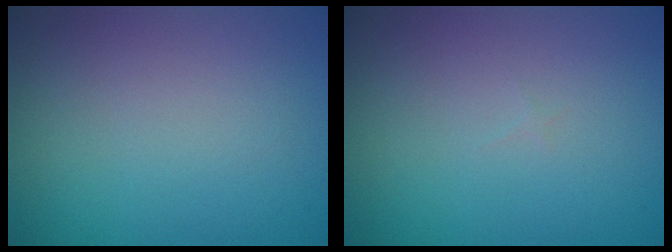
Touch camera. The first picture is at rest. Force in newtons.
{"total": 0.0}